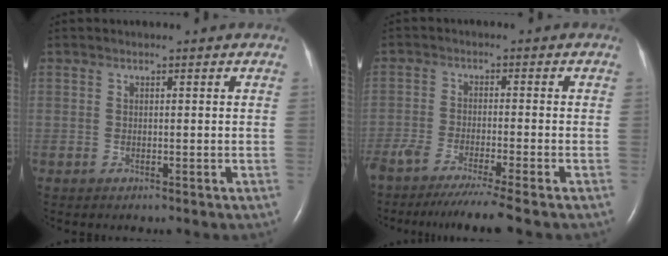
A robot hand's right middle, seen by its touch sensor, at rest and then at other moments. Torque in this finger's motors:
{"motor_torque": [0.73, -0.62, 0.16, 0.07]}